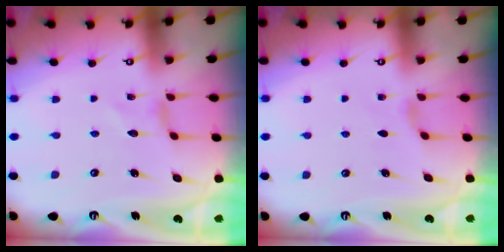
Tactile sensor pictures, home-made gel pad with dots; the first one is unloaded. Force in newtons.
{"total": 2.3, "press": 2.2, "slide": 0.5}